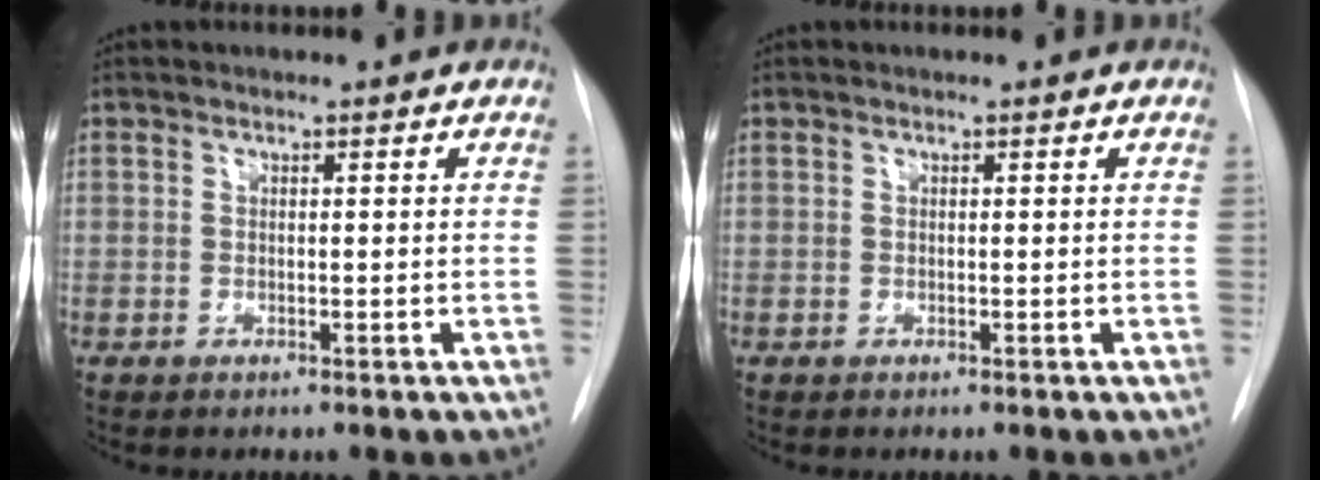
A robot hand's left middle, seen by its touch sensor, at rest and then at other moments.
{"total": 0.0}